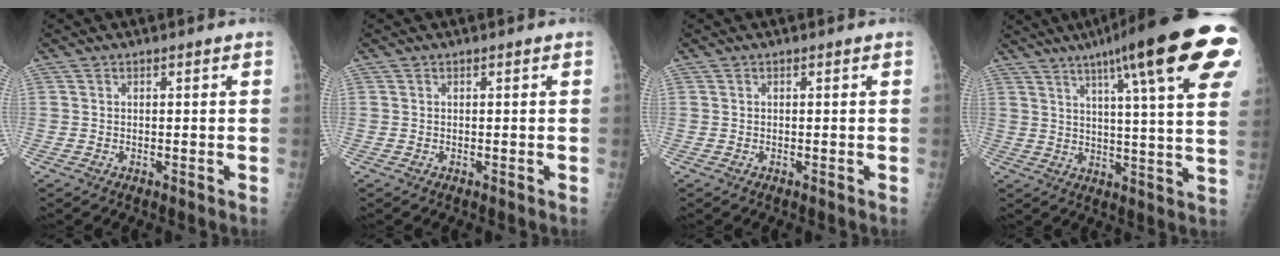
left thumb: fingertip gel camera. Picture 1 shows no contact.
{"total": 0.0}
{"total": 0.0}
{"total": 25.3, "force": [13.5, 3.7, 21.0], "torque": [-0.276, -0.015, 0.176]}